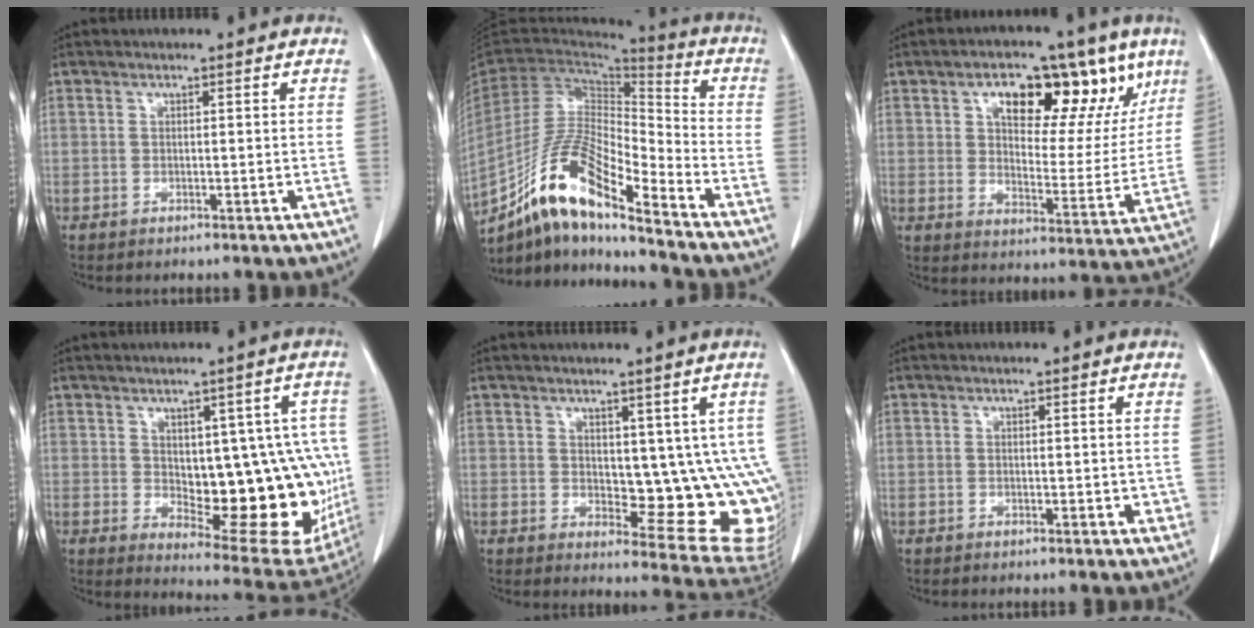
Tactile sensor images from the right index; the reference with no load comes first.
{"total": 15.0, "force": [-10.8, 2.6, 10.1], "torque": [-0.193, 0.011, -0.197]}
{"total": 17.1, "force": [9.0, 8.1, 12.1], "torque": [-0.154, 0.019, 0.134]}
{"total": 16.8, "force": [-0.4, 7.6, 15.0], "torque": [-0.156, 0.010, 0.022]}
{"total": 11.3, "force": [1.9, 5.4, 9.8], "torque": [-0.097, -0.015, 0.036]}
{"total": 1.3, "force": [0.0, 0.9, 0.9], "torque": [-0.007, 0.000, 0.001]}